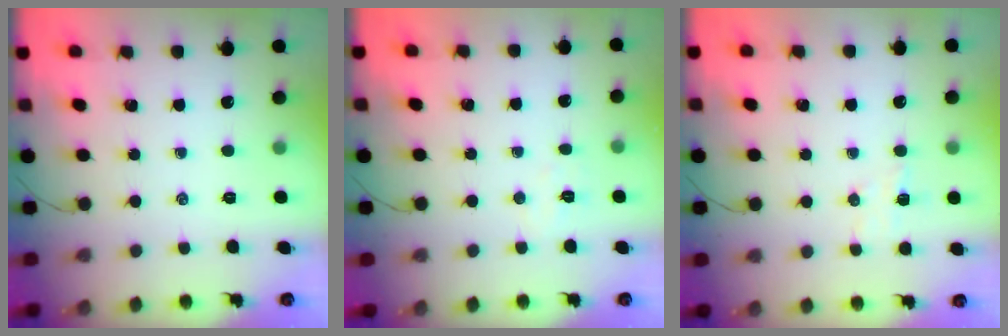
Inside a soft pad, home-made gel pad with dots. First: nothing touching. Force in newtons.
{"total": 3.2, "press": 3.1, "slide": 0.8}
{"total": 5.4, "press": 5.3, "slide": 1.2}